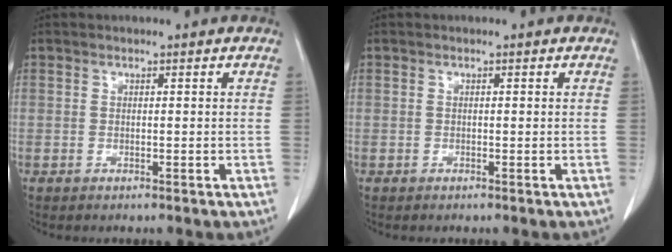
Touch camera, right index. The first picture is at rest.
{"total": 0.0}